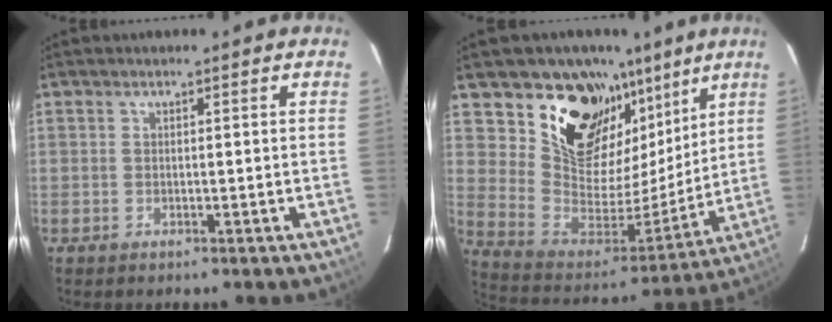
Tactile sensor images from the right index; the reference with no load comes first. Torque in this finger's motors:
{"motor_torque": [0.54, 0.48, 0.34, 0.10]}